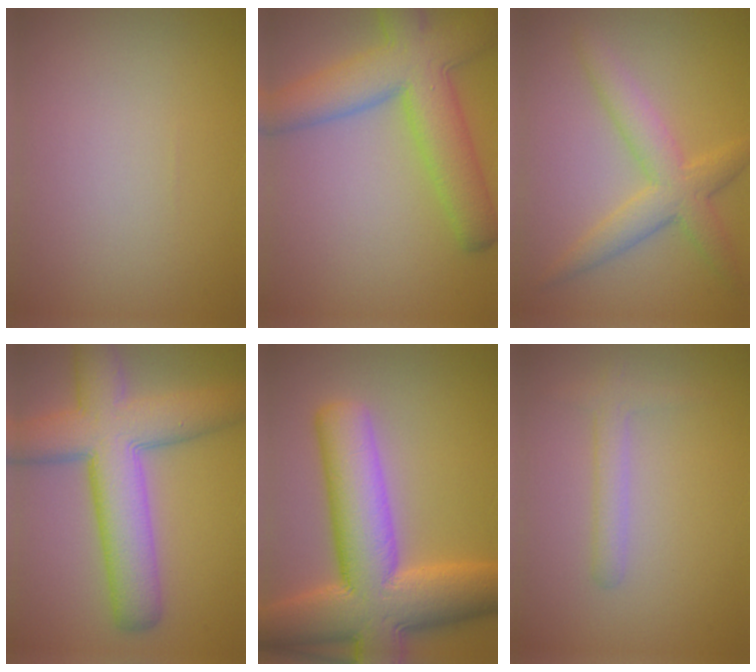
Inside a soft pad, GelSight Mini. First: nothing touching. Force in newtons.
{"total": 8.7, "press": 8.7, "slide": 0.3}
{"total": 4.4, "press": 4.4, "slide": 0.0}
{"total": 10.1, "press": 10.1, "slide": 0.3}
{"total": 13.0, "press": 13.0, "slide": 1.0}
{"total": 1.8, "press": 1.8, "slide": 0.1}